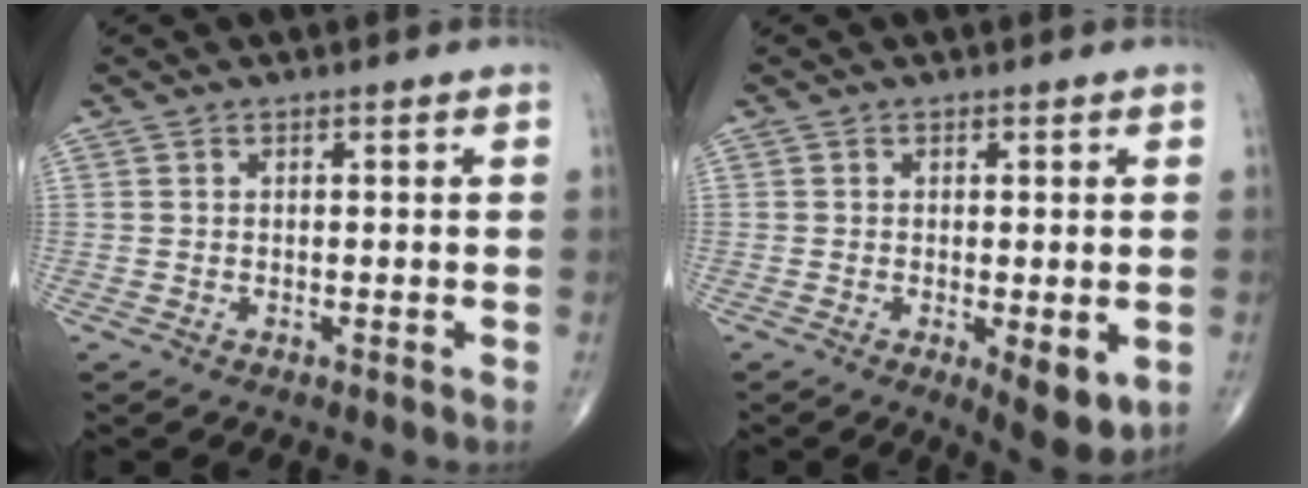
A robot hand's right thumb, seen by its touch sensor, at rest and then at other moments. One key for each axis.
{"total": 5.8, "fx": -1.3, "fy": 2.0, "fz": 5.3, "tx": -0.072, "ty": -0.017, "tz": -0.014}